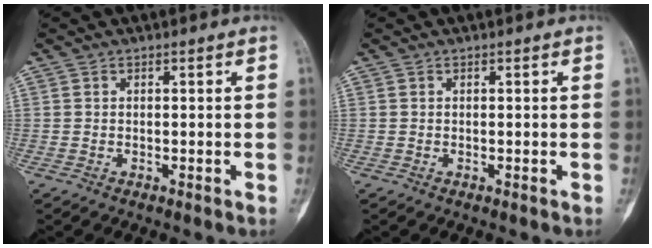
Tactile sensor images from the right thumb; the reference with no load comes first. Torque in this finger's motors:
{"motor_torque": [-0.09, -0.03, 0.04, -0.04, 0.00]}